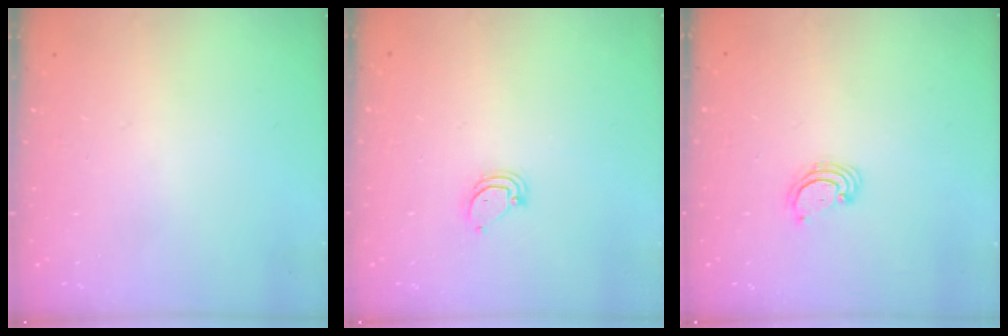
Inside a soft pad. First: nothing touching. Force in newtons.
{"total": 3.4, "press": 3.4, "slide": 0.4}
{"total": 2.4, "press": 2.4, "slide": 0.2}